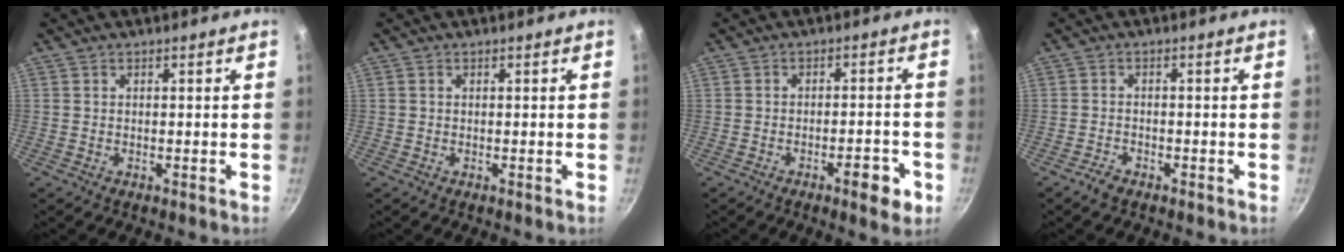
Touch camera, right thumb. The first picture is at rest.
{"total": 0.0}
{"total": 6.2, "force": [-3.0, 2.0, 5.1], "torque": [-0.055, 0.020, -0.035]}
{"total": 2.3, "force": [-1.8, 0.9, 1.0], "torque": [-0.025, 0.016, -0.034]}